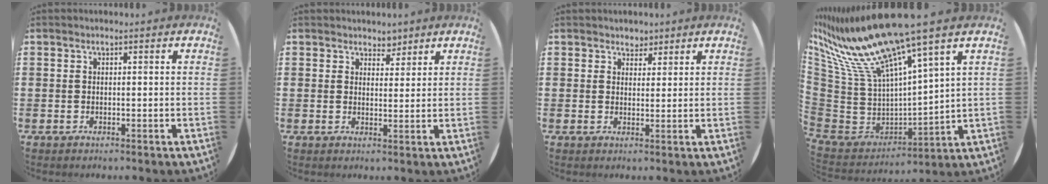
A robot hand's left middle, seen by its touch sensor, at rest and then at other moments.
{"total": 2.6, "force": [2.3, 1.0, 0.2], "torque": [-0.001, -0.006, 0.043]}
{"total": 1.9, "force": [1.7, 0.8, 0.0], "torque": [-0.003, 0.003, 0.034]}
{"total": 14.8, "force": [11.7, 1.2, 8.9], "torque": [-0.232, -0.090, 0.193]}